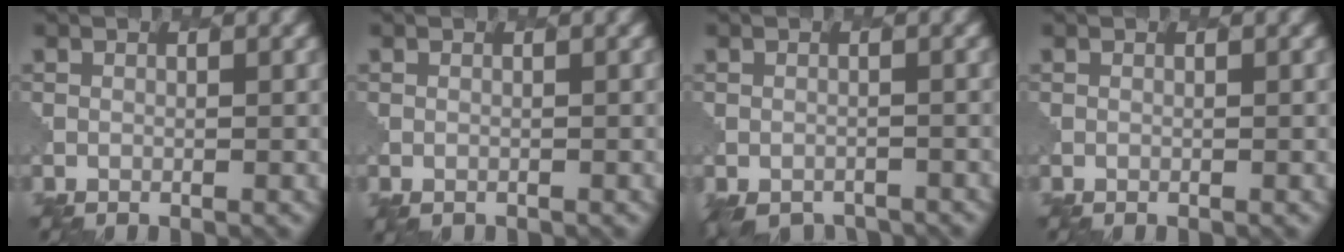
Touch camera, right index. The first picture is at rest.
{"total": 0.7, "force": [-0.4, 0.5, 0.2], "torque": [-0.007, -0.005, -0.008]}
{"total": 4.1, "force": [-3.6, 1.6, 1.2], "torque": [-0.021, -0.018, -0.053]}
{"total": 0.0}